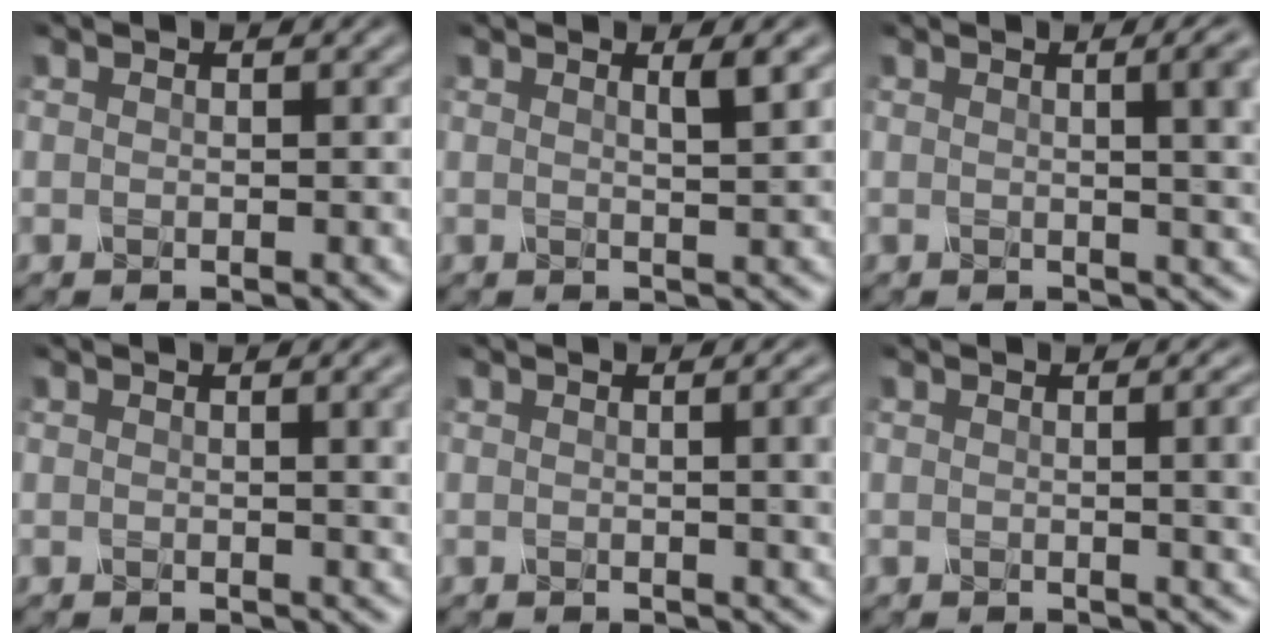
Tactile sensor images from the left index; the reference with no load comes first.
{"total": 1.4, "force": [0.7, 0.2, 1.3], "torque": [-0.010, 0.000, 0.005]}
{"total": 5.4, "force": [1.2, 2.1, 4.9], "torque": [-0.025, 0.010, 0.010]}
{"total": 3.3, "force": [0.9, 1.1, 3.0], "torque": [-0.035, 0.002, 0.014]}
{"total": 3.5, "force": [0.4, 1.1, 3.3], "torque": [-0.033, 0.003, 0.005]}
{"total": 3.7, "force": [0.4, 1.2, 3.5], "torque": [-0.030, 0.001, 0.004]}